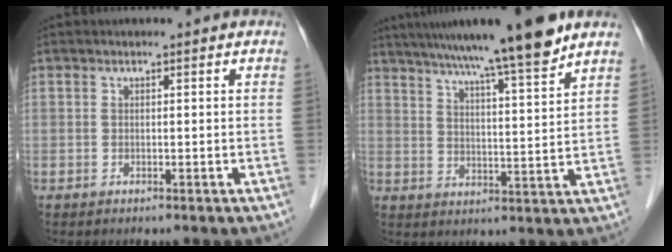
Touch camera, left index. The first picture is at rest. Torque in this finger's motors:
{"motor_torque": [0.54, -0.63, 0.47, 0.09]}